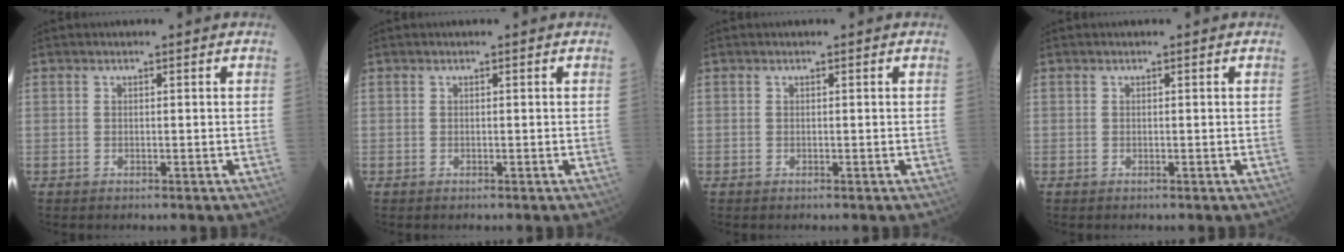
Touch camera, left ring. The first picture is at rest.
{"total": 0.0}
{"total": 0.0}
{"total": 0.0}